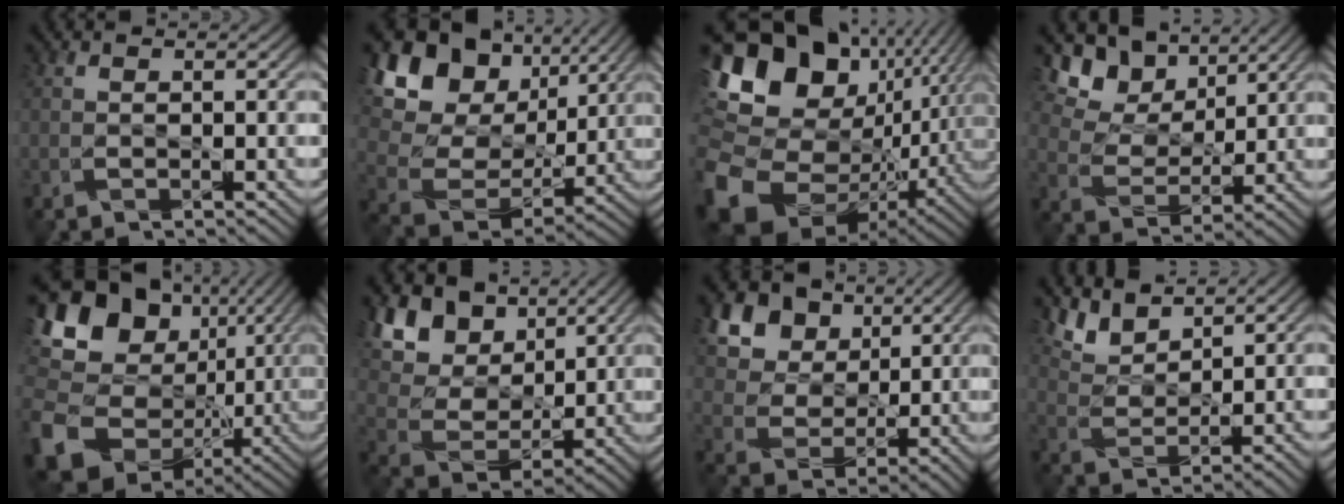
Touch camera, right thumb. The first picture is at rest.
{"total": 15.5, "force": [5.9, 11.4, 8.6], "torque": [-0.212, 0.019, 0.122]}
{"total": 18.4, "force": [0.3, 13.9, 12.1], "torque": [-0.281, -0.036, 0.043]}
{"total": 11.6, "force": [7.3, 6.8, 5.8], "torque": [-0.159, 0.004, 0.143]}
{"total": 21.0, "force": [-1.1, 17.8, 11.2], "torque": [-0.259, -0.058, -0.019]}
{"total": 13.9, "force": [6.9, 8.9, 8.1], "torque": [-0.201, 0.019, 0.119]}
{"total": 15.6, "force": [8.3, 10.7, 7.7], "torque": [-0.222, 0.026, 0.187]}
{"total": 5.3, "force": [4.3, 1.8, 2.6], "torque": [-0.071, 0.000, 0.088]}